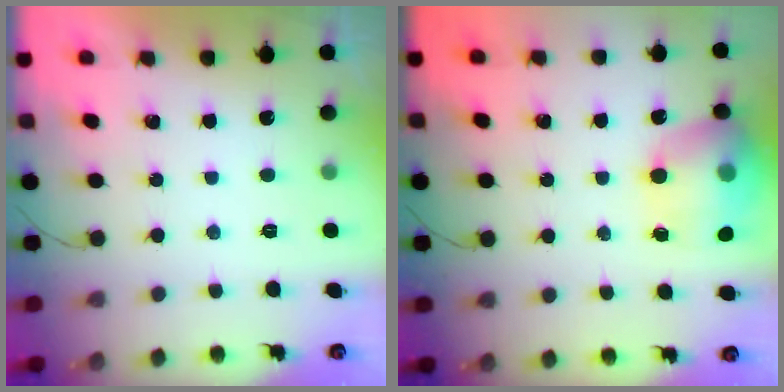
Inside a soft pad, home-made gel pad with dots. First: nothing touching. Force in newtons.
{"total": 16.5, "press": 16.4, "slide": 1.6}